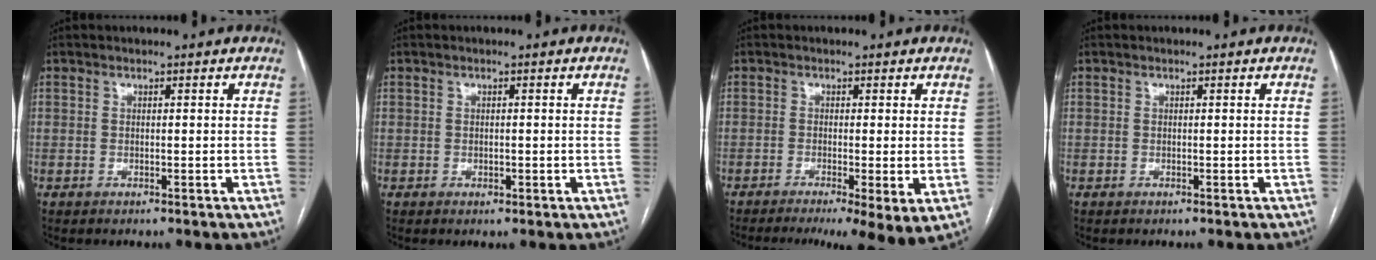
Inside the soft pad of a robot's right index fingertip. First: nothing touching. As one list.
[{"total": 0.9, "force": [-0.2, 0.7, 0.6], "torque": [-0.007, 0.001, 0.002]}, {"total": 9.1, "force": [-5.4, 1.1, 7.2], "torque": [-0.099, -0.014, -0.085]}, {"total": 0.0}]